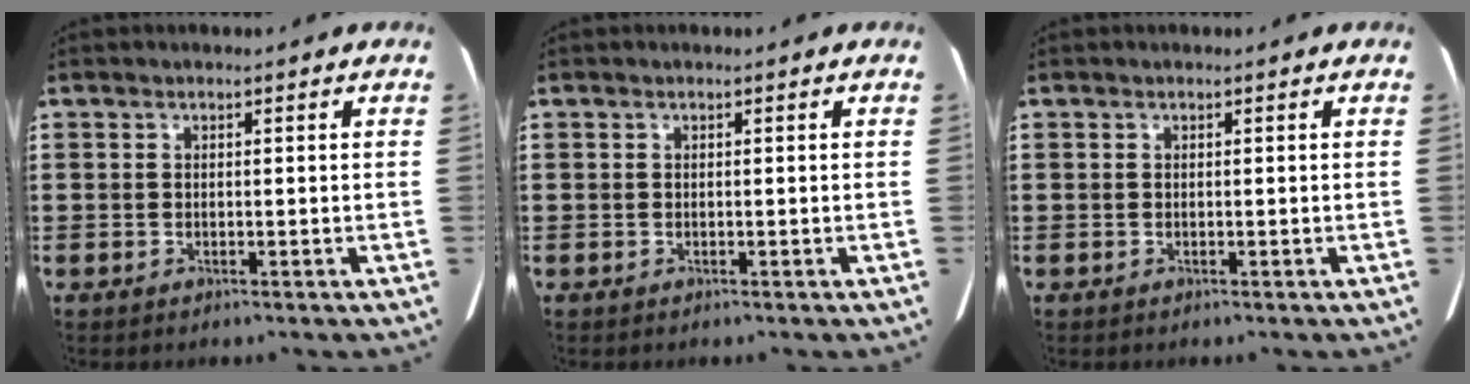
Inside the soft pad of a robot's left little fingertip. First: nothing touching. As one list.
[{"total": 0.0}, {"total": 0.0}]